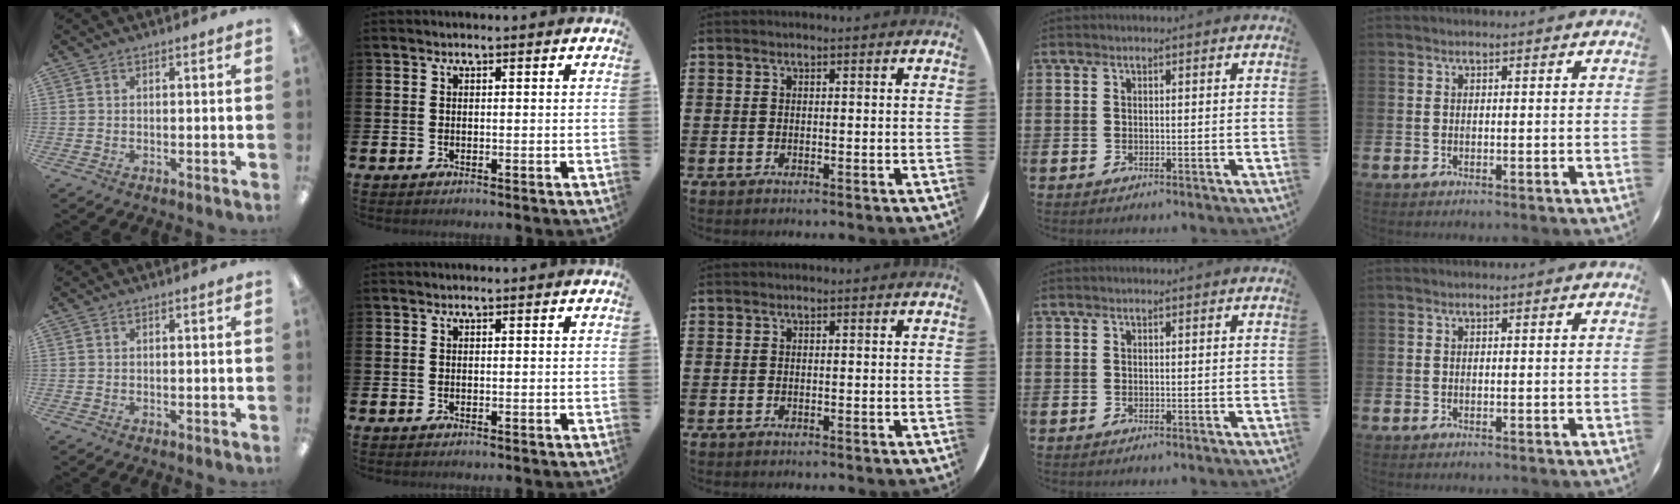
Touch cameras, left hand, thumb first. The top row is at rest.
{}